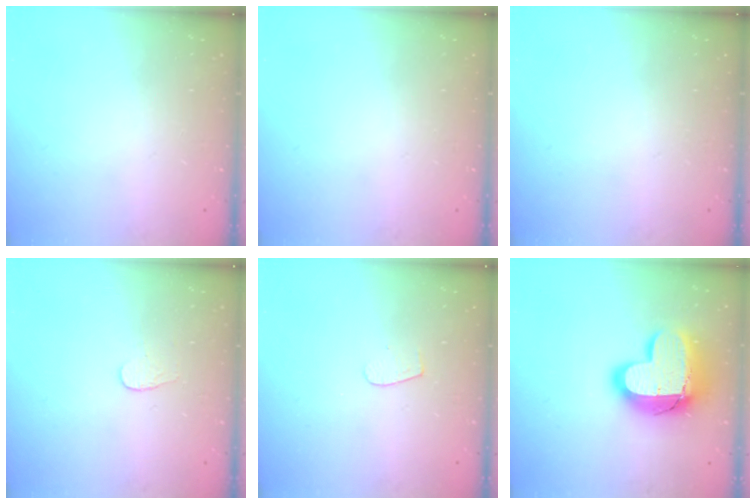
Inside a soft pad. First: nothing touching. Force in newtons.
{"total": 0.0}
{"total": 0.0}
{"total": 3.2, "press": 3.2, "slide": 0.3}
{"total": 4.0, "press": 4.0, "slide": 0.4}
{"total": 18.5, "press": 18.5, "slide": 1.2}